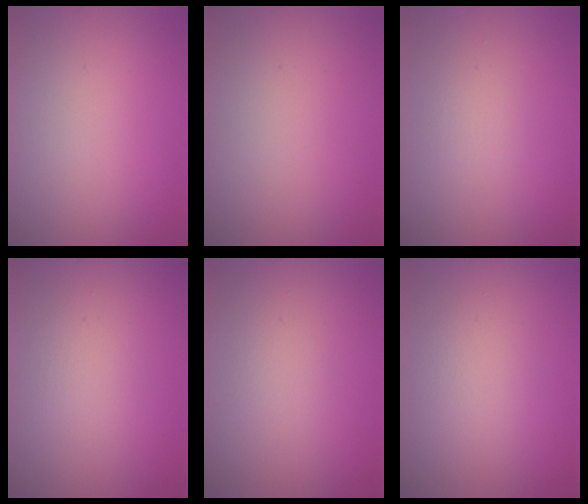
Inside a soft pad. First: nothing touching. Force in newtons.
{"total": 0.0}
{"total": 1.3, "press": 1.3, "slide": 0.1}
{"total": 1.7, "press": 1.7, "slide": 0.0}
{"total": 1.3, "press": 1.3, "slide": 0.1}
{"total": 2.1, "press": 2.1, "slide": 0.2}